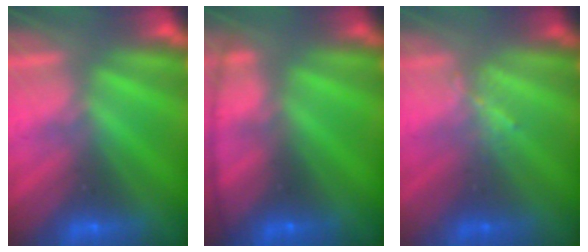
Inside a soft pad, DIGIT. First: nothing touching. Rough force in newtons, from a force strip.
{"total": 10.5}
{"total": 1.1}